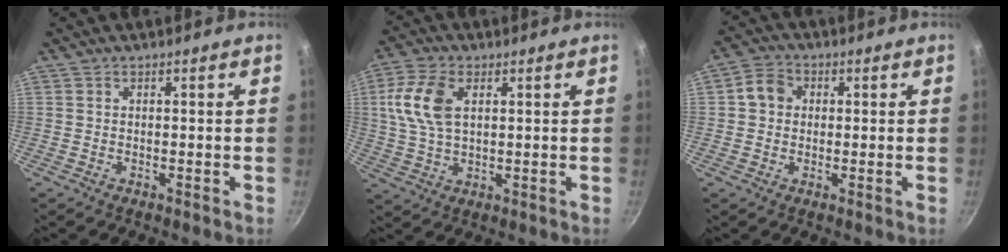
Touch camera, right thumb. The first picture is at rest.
{"total": 8.9, "force": [2.4, 5.1, 6.8], "torque": [-0.135, 0.002, 0.046]}
{"total": 5.0, "force": [0.6, 4.3, 2.5], "torque": [-0.024, 0.010, -0.003]}